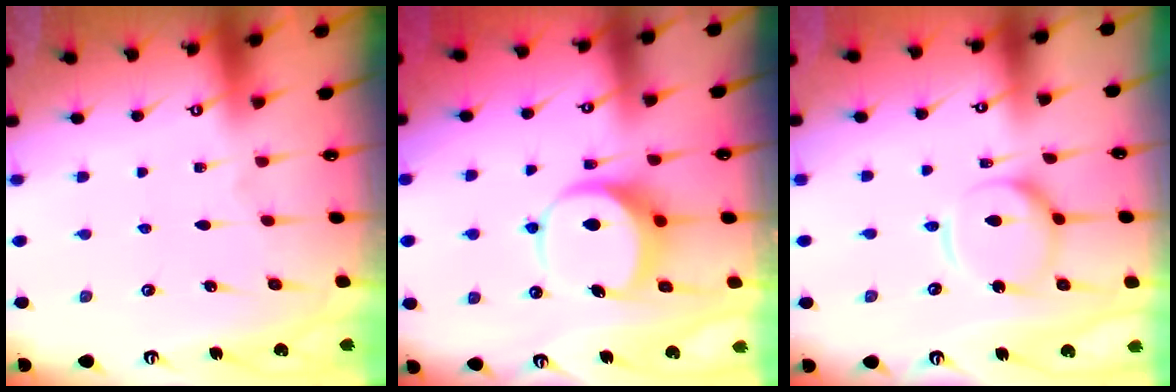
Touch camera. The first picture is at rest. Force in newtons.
{"total": 7.4, "press": 7.3, "slide": 1.3}
{"total": 10.3, "press": 10.3, "slide": 0.9}